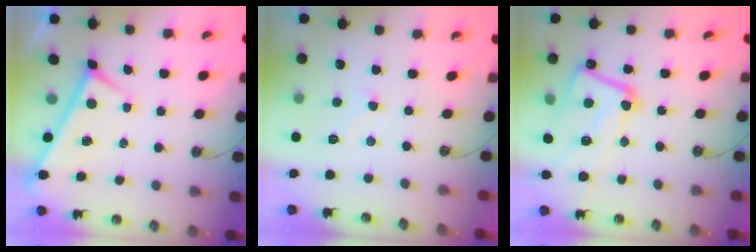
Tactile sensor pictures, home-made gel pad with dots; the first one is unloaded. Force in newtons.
{"total": 2.8, "press": 2.7, "slide": 0.7}
{"total": 15.2, "press": 15.1, "slide": 1.6}